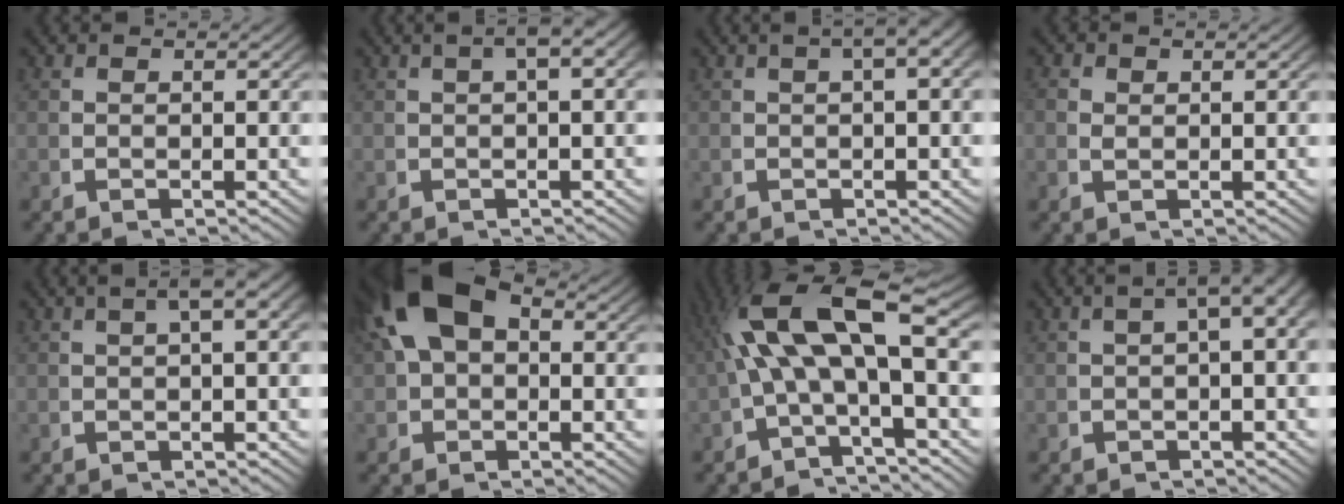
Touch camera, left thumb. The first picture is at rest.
{"total": 3.3, "force": [1.0, 1.0, 2.9], "torque": [-0.039, 0.019, 0.011]}
{"total": 4.0, "force": [1.2, 1.4, 3.5], "torque": [-0.042, 0.025, 0.010]}
{"total": 1.0, "force": [0.4, 0.8, 0.4], "torque": [-0.013, -0.011, 0.014]}
{"total": 4.2, "force": [1.5, 1.3, 3.8], "torque": [-0.050, 0.024, 0.017]}
{"total": 6.8, "force": [1.4, 4.7, 4.7], "torque": [-0.106, -0.003, 0.026]}
{"total": 9.8, "force": [0.4, 4.5, 8.7], "torque": [-0.174, -0.004, 0.017]}
{"total": 4.1, "force": [0.8, 1.7, 3.7], "torque": [-0.049, 0.023, 0.001]}